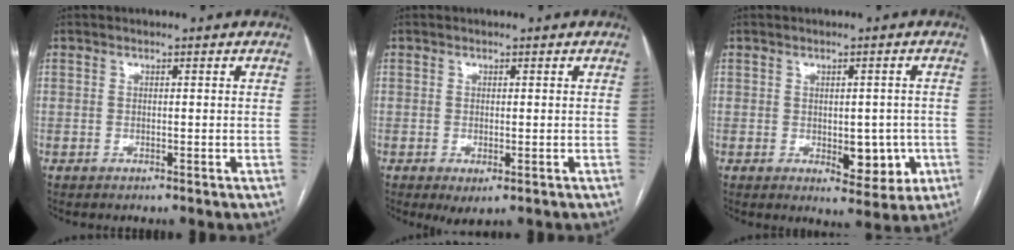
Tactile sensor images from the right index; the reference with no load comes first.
{"total": 2.6, "force": [-1.1, 0.9, 2.1], "torque": [-0.029, -0.006, -0.009]}
{"total": 6.6, "force": [-1.4, 3.4, 5.4], "torque": [-0.058, 0.003, -0.007]}